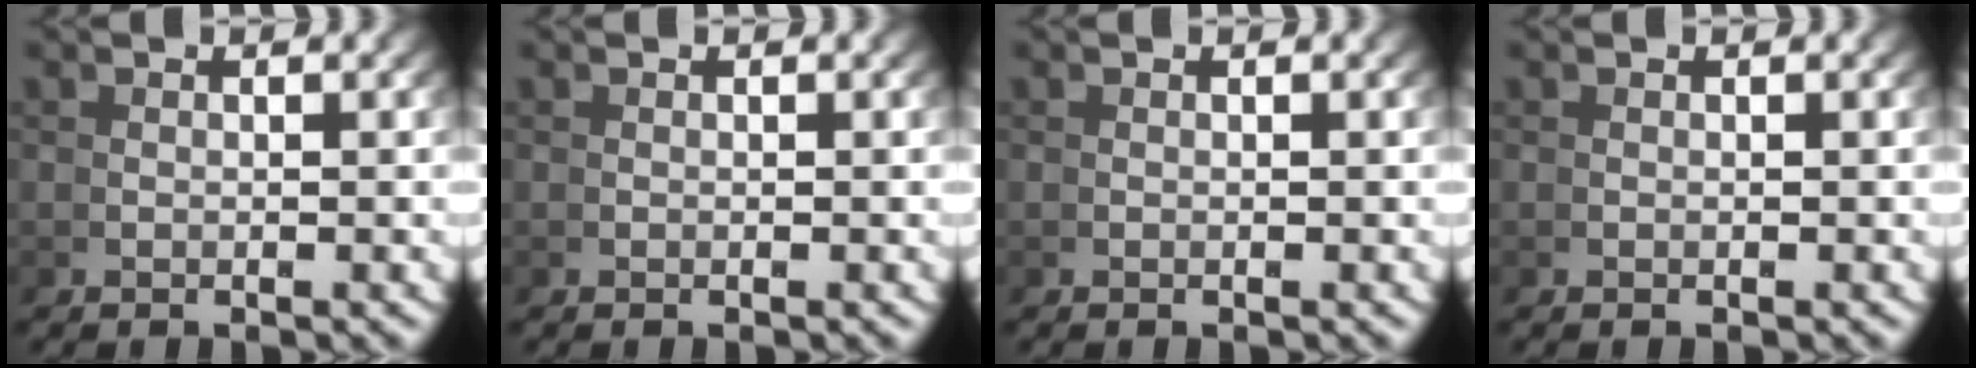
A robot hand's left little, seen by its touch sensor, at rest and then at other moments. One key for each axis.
{"total": 0.0}
{"total": 0.0}
{"total": 0.0}